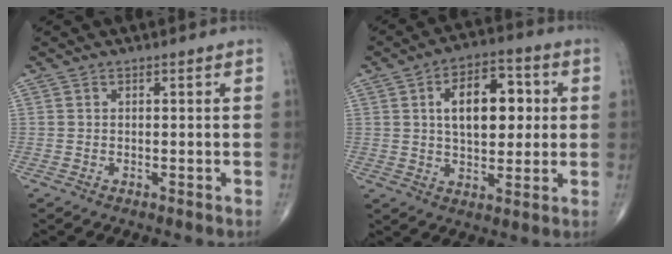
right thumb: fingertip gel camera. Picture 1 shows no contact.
{"total": 13.1, "force": [2.4, 7.3, 10.6], "torque": [-0.135, 0.008, 0.036]}